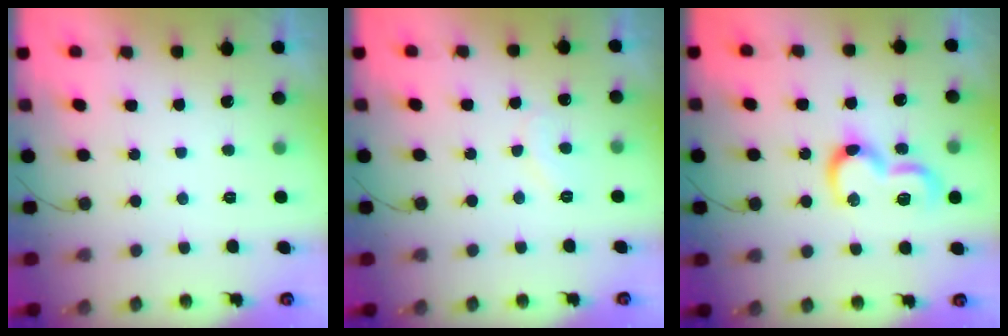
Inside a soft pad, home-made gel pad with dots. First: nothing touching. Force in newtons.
{"total": 7.1, "press": 7.0, "slide": 0.5}
{"total": 11.8, "press": 11.8, "slide": 0.5}